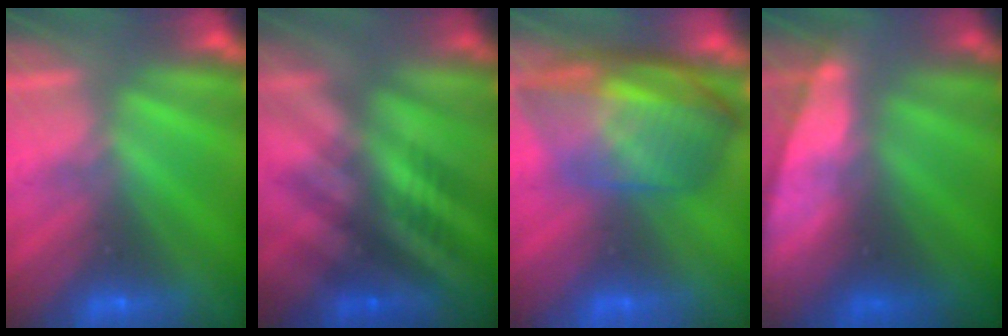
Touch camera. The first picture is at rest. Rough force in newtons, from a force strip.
{"total": 2.6}
{"total": 7.3}
{"total": 8.7}